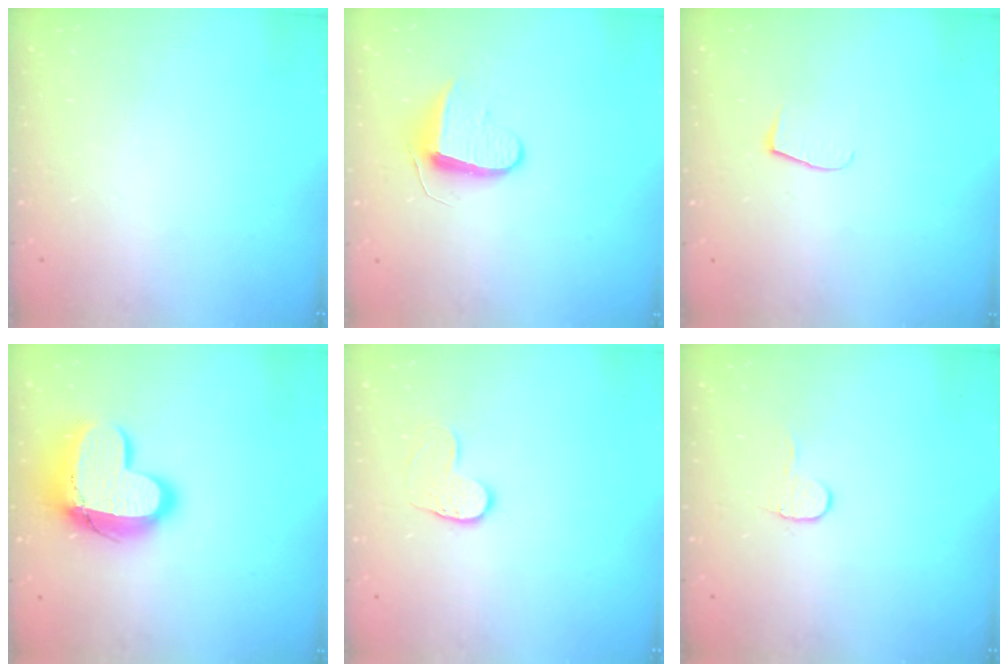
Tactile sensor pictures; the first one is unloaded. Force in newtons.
{"total": 9.6, "press": 9.5, "slide": 0.7}
{"total": 6.3, "press": 6.2, "slide": 0.8}
{"total": 16.7, "press": 16.7, "slide": 1.5}
{"total": 6.6, "press": 6.6, "slide": 0.3}
{"total": 5.7, "press": 5.7, "slide": 0.5}